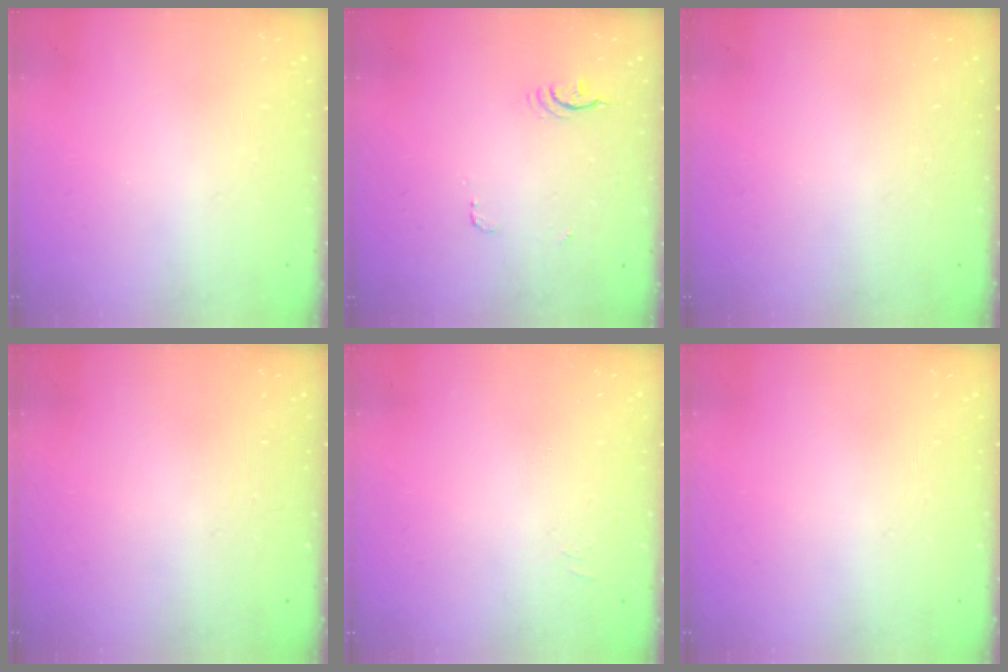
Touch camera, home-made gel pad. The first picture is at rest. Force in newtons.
{"total": 3.8, "press": 3.5, "slide": 1.6}
{"total": 0.0}
{"total": 0.0}
{"total": 4.5, "press": 4.4, "slide": 0.9}
{"total": 0.0}